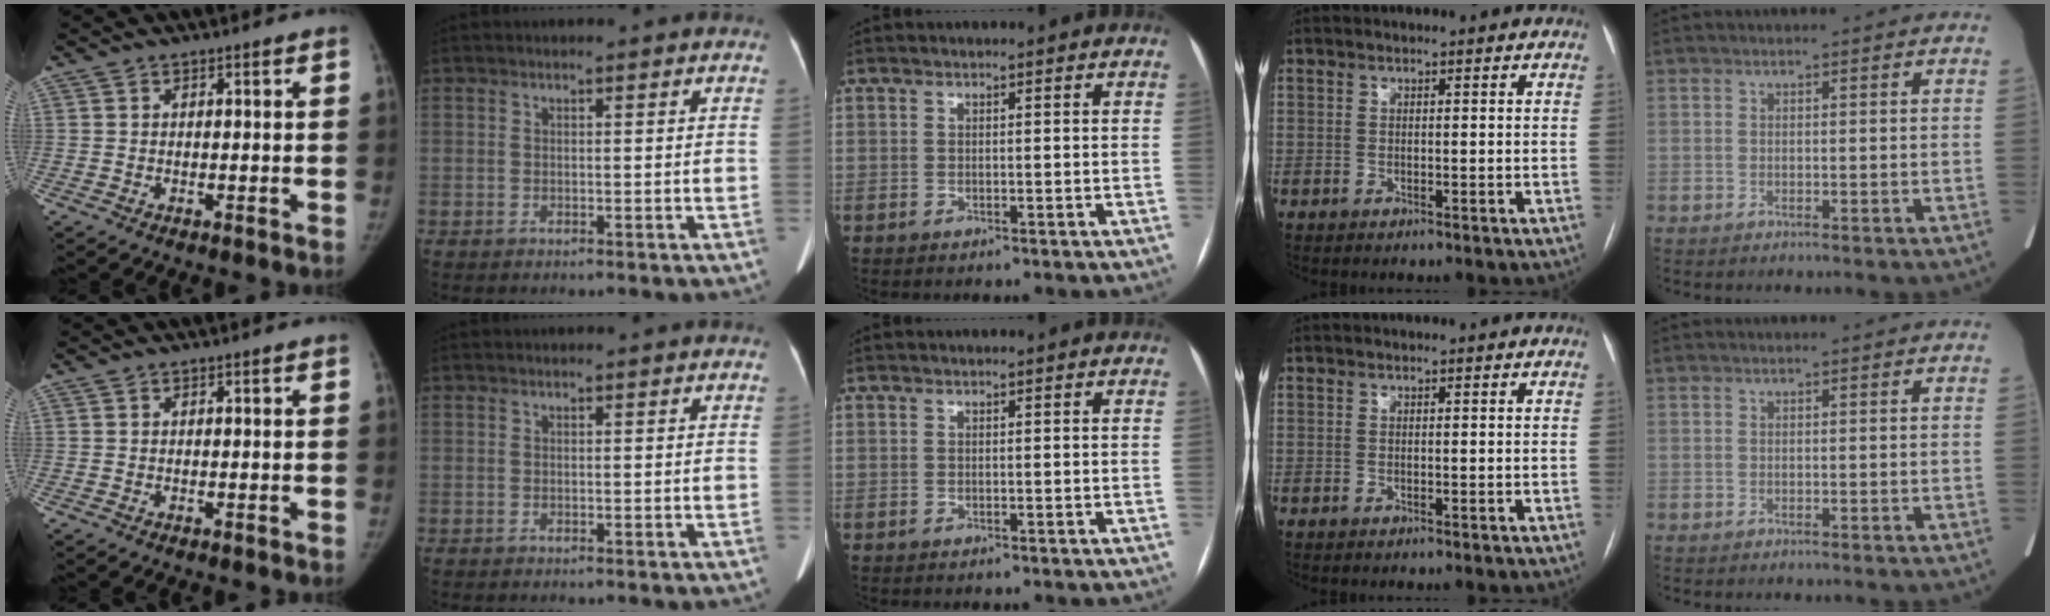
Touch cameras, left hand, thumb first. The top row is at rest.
{}